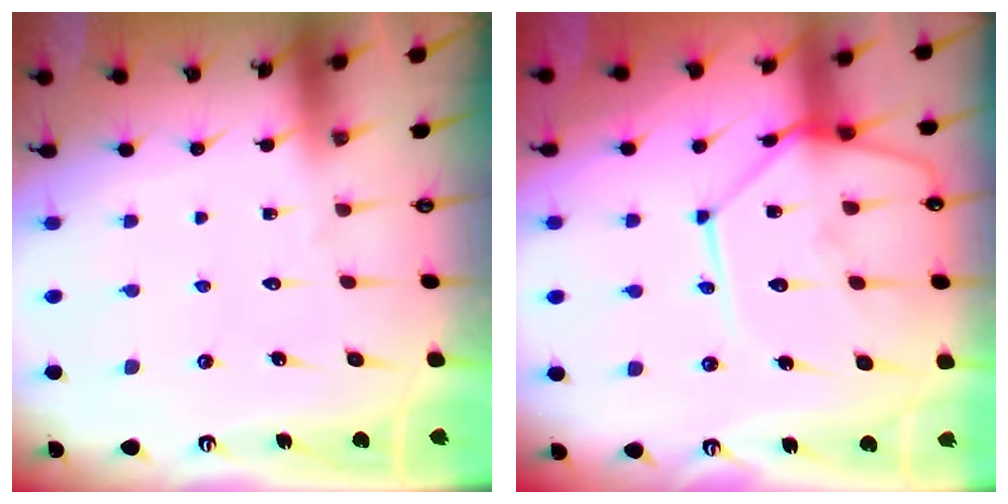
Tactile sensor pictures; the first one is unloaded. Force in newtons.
{"total": 15.9, "press": 15.8, "slide": 1.6}